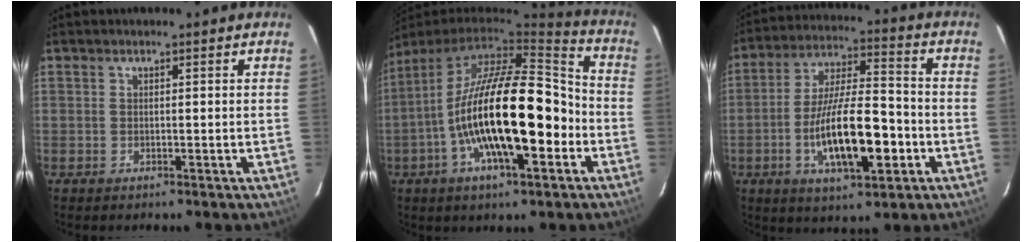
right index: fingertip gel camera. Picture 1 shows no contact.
{"total": 22.7, "force": [-6.1, 7.3, 20.7], "torque": [-0.350, -0.009, -0.106]}
{"total": 16.4, "force": [-5.0, 5.0, 14.8], "torque": [-0.272, -0.003, -0.081]}